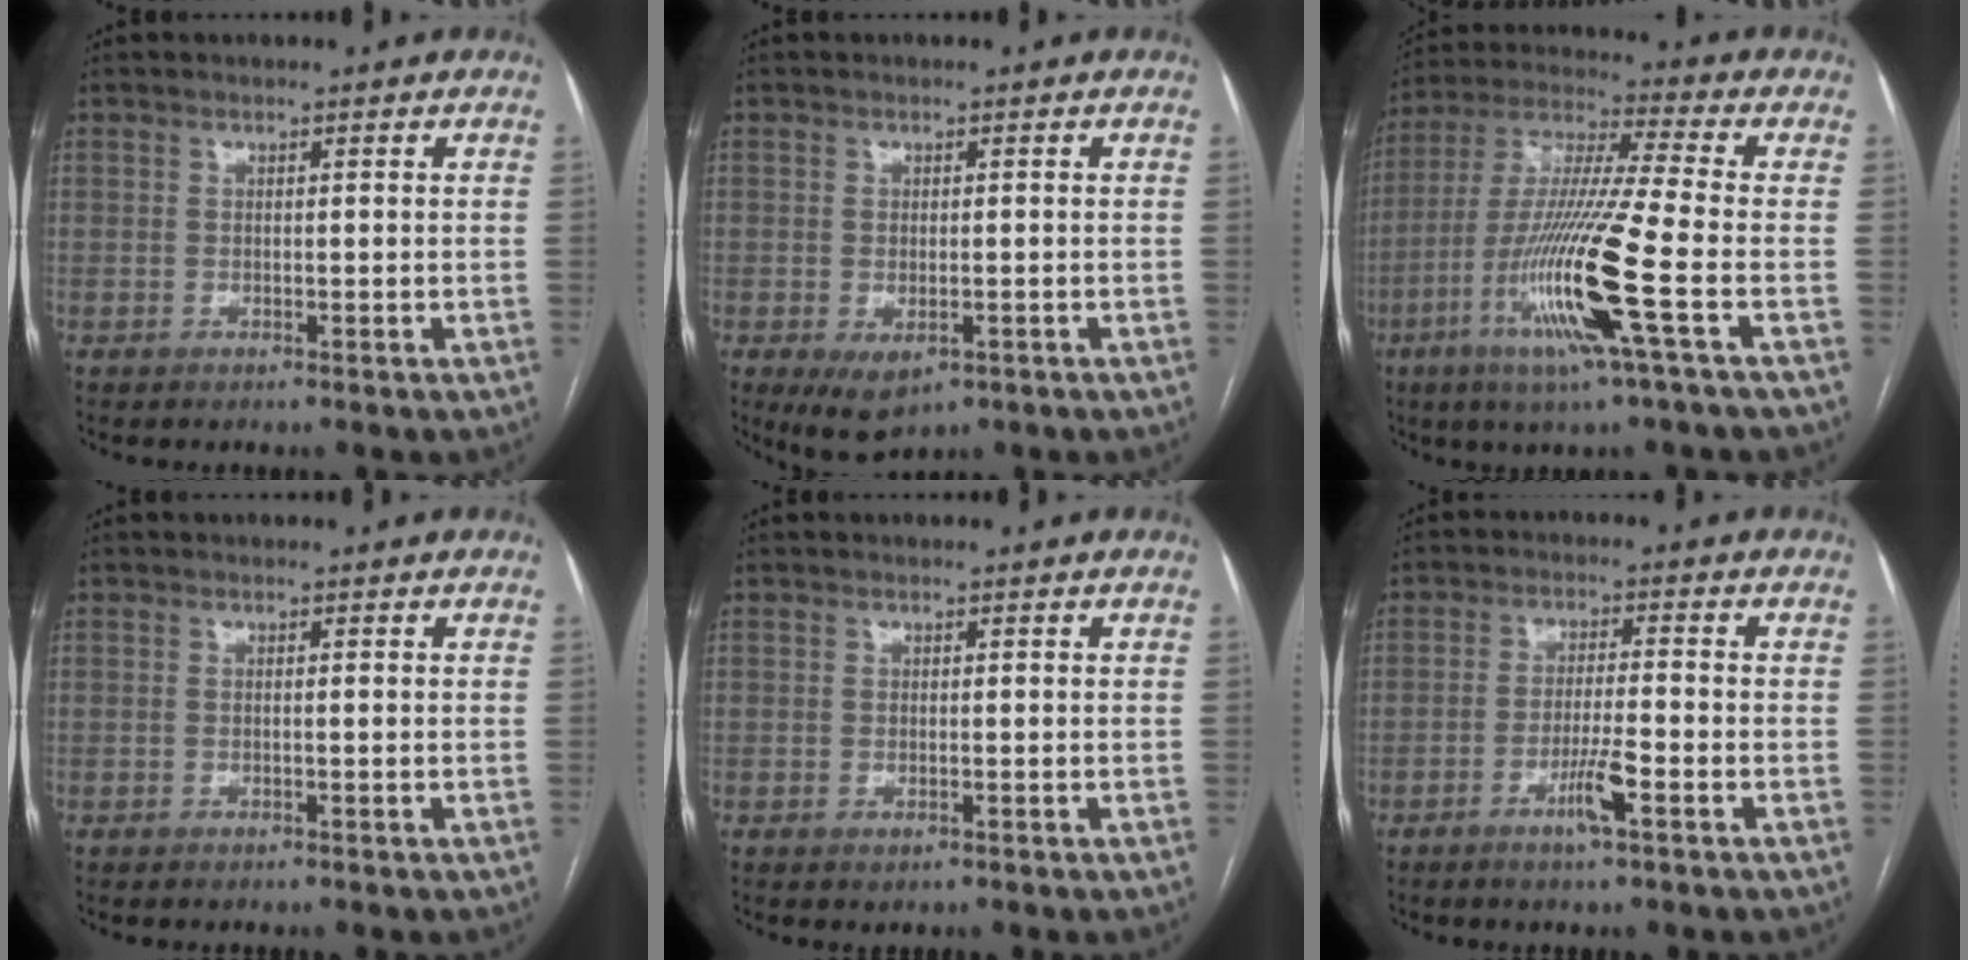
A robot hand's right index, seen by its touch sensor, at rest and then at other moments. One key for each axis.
{"total": 5.2, "fx": -2.2, "fy": 2.6, "fz": 3.9, "tx": -0.067, "ty": -0.012, "tz": -0.023}
{"total": 16.8, "fx": -5.7, "fy": -0.8, "fz": 15.8, "tx": -0.324, "ty": -0.020, "tz": -0.114}
{"total": 0.0}
{"total": 0.7, "fx": -0.3, "fy": 0.3, "fz": 0.6, "tx": -0.011, "ty": -0.003, "tz": -0.002}
{"total": 5.1, "fx": -2.5, "fy": 0.1, "fz": 4.4, "tx": -0.082, "ty": -0.006, "tz": -0.048}